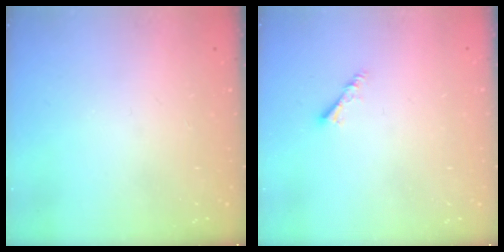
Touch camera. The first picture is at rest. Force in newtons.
{"total": 3.0, "press": 2.9, "slide": 0.6}